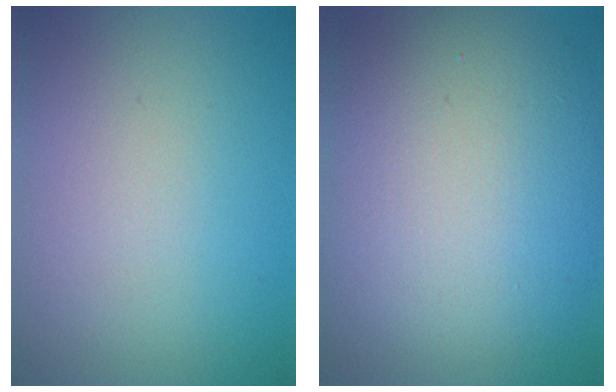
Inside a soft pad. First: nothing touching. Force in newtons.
{"total": 12.8, "press": 12.7, "slide": 0.9}